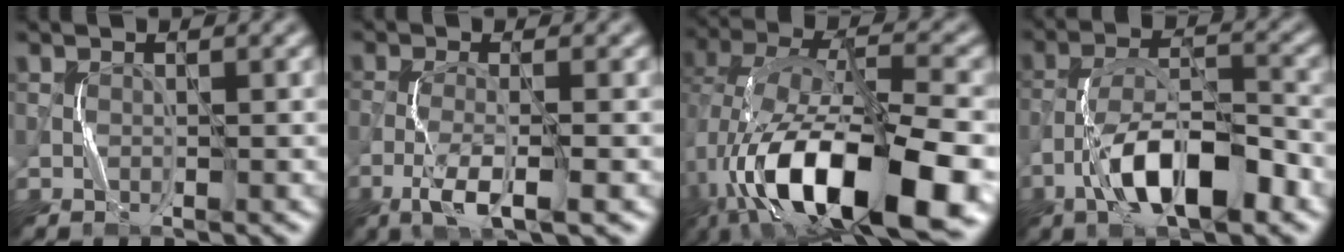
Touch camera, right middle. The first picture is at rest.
{"total": 3.9, "force": [-2.2, 0.9, 3.1], "torque": [-0.064, -0.005, -0.048]}
{"total": 15.8, "force": [-6.4, 6.7, 12.8], "torque": [-0.218, 0.001, -0.111]}
{"total": 8.1, "force": [-4.1, 3.0, 6.3], "torque": [-0.111, 0.015, -0.073]}